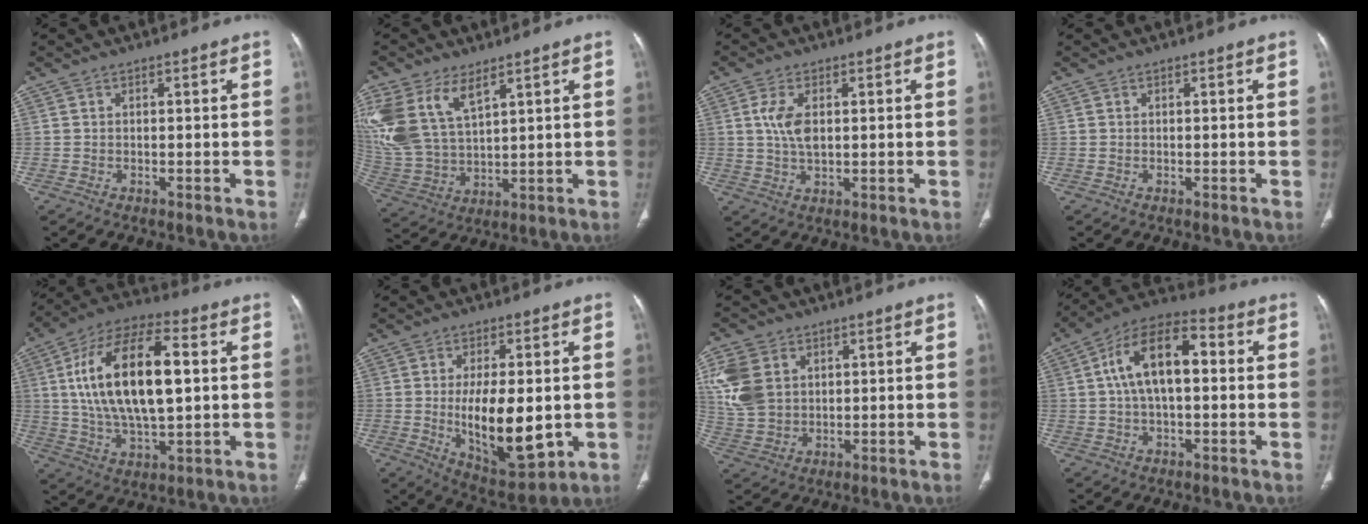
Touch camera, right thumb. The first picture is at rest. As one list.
[{"total": 14.9, "force": [7.6, 7.6, 10.3], "torque": [-0.222, -0.018, 0.165]}, {"total": 5.6, "force": [1.2, 2.9, 4.6], "torque": [-0.096, -0.003, 0.021]}, {"total": 0.0}, {"total": 21.6, "force": [3.1, 9.6, 19.1], "torque": [-0.346, 0.010, 0.050]}, {"total": 15.9, "force": [-1.6, 7.1, 14.1], "torque": [-0.205, -0.019, -0.009]}, {"total": 10.2, "force": [3.1, 7.6, 6.0], "torque": [-0.120, -0.005, 0.069]}, {"total": 14.1, "force": [1.9, 7.3, 12.0], "torque": [-0.205, 0.034, 0.021]}]